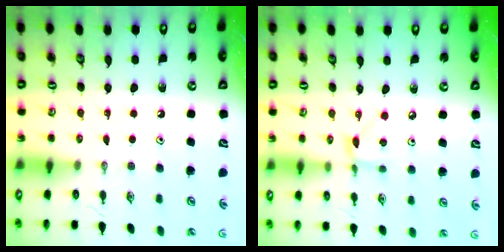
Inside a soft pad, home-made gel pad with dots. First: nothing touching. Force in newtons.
{"total": 3.5, "press": 3.5, "slide": 0.0}